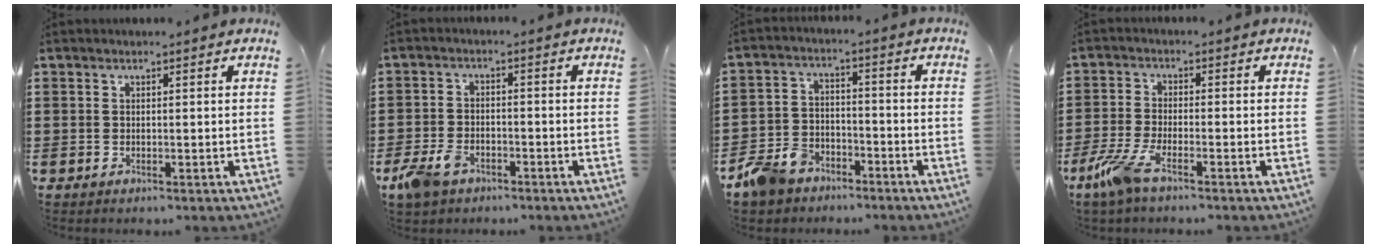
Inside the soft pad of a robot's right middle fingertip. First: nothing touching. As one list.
[{"total": 4.6, "force": [-2.9, 2.6, 2.5], "torque": [-0.077, -0.002, -0.063]}, {"total": 7.1, "force": [-5.9, 3.5, 1.7], "torque": [-0.067, 0.013, -0.126]}, {"total": 5.6, "force": [-3.4, 1.2, 4.2], "torque": [-0.109, -0.017, -0.069]}]